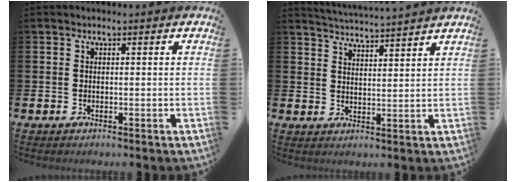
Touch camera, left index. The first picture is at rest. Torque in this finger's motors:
{"motor_torque": [0.87, -1.27, 0.23, 0.02]}